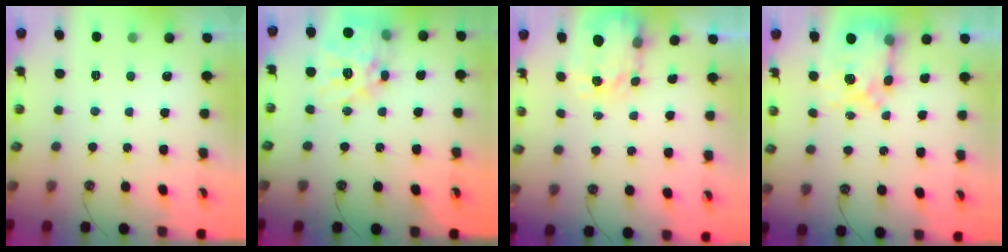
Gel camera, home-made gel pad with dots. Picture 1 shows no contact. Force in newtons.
{"total": 17.6, "press": 17.5, "slide": 1.8}
{"total": 3.9, "press": 3.9, "slide": 0.4}
{"total": 9.0, "press": 8.9, "slide": 0.7}